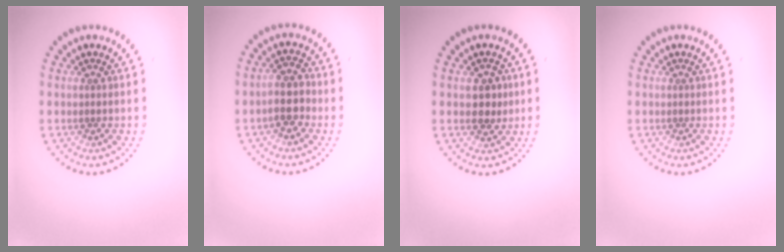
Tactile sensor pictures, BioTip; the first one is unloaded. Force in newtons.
{"total": 3.1, "press": 2.9, "slide": 1.2}
{"total": 2.4, "press": 2.4, "slide": 0.3}
{"total": 0.0}